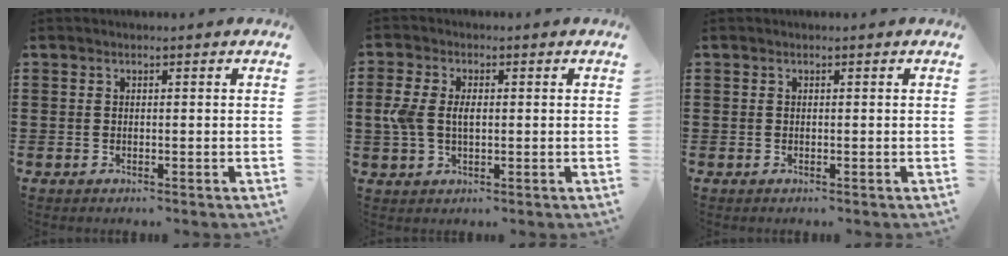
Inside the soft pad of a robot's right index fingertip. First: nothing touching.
{"total": 4.4, "force": [0.2, 2.6, 3.6], "torque": [-0.096, 0.002, -0.006]}
{"total": 0.0}